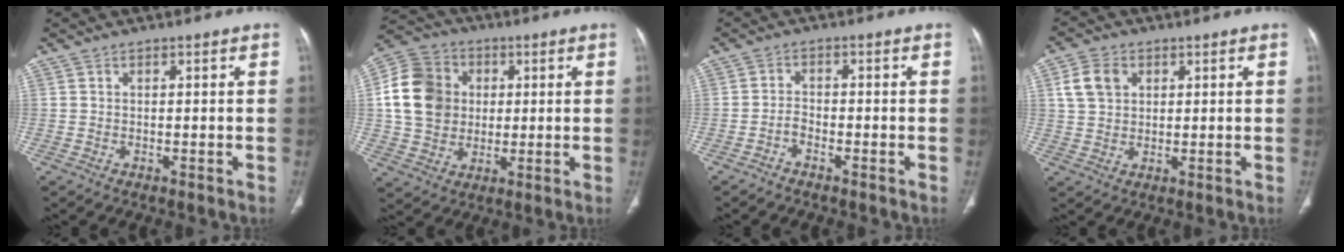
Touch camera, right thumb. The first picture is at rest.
{"total": 14.3, "force": [1.7, 12.3, 7.2], "torque": [-0.122, 0.014, 0.030]}
{"total": 1.9, "force": [-1.4, 0.8, 0.9], "torque": [-0.012, 0.017, -0.029]}
{"total": 6.2, "force": [2.1, 4.6, 3.4], "torque": [-0.056, 0.003, 0.040]}